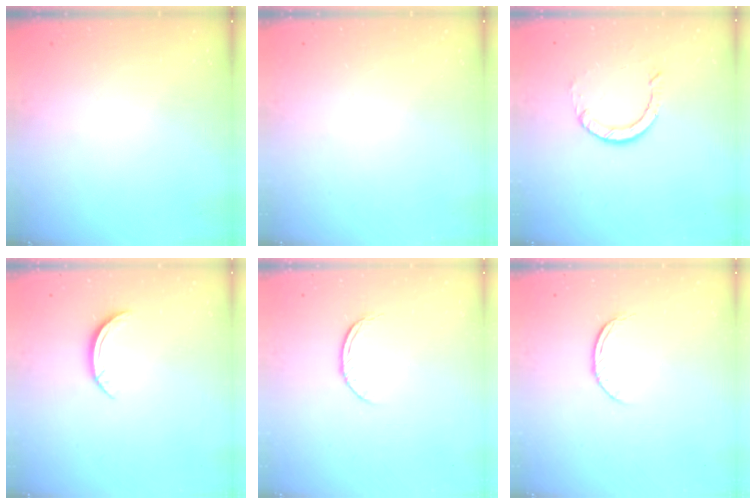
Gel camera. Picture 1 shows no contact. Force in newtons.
{"total": 0.0}
{"total": 2.9, "press": 2.9, "slide": 0.2}
{"total": 4.9, "press": 4.8, "slide": 0.6}
{"total": 4.9, "press": 4.9, "slide": 0.5}
{"total": 4.9, "press": 4.9, "slide": 0.5}